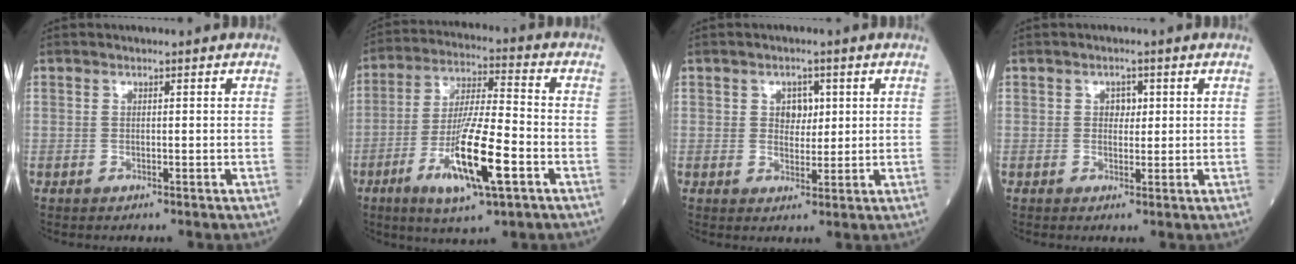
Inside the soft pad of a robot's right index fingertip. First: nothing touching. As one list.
[{"total": 14.1, "force": [-5.4, 1.7, 12.9], "torque": [-0.241, -0.017, -0.094]}, {"total": 3.4, "force": [1.1, 2.4, 2.2], "torque": [-0.027, 0.003, 0.018]}, {"total": 2.1, "force": [0.6, 1.5, 1.4], "torque": [-0.015, 0.001, 0.007]}]